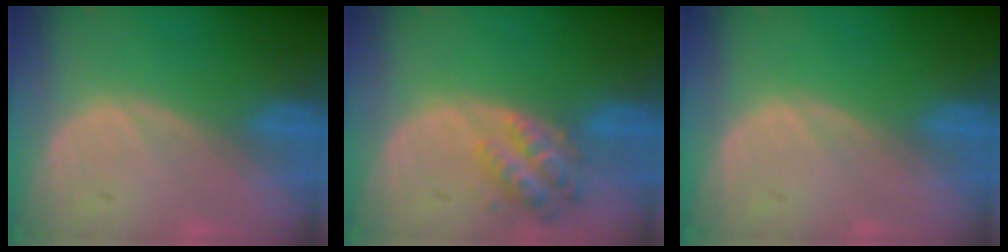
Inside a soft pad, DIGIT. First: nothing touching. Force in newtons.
{"total": 6.0, "press": 5.5, "slide": 2.4}
{"total": 0.0}